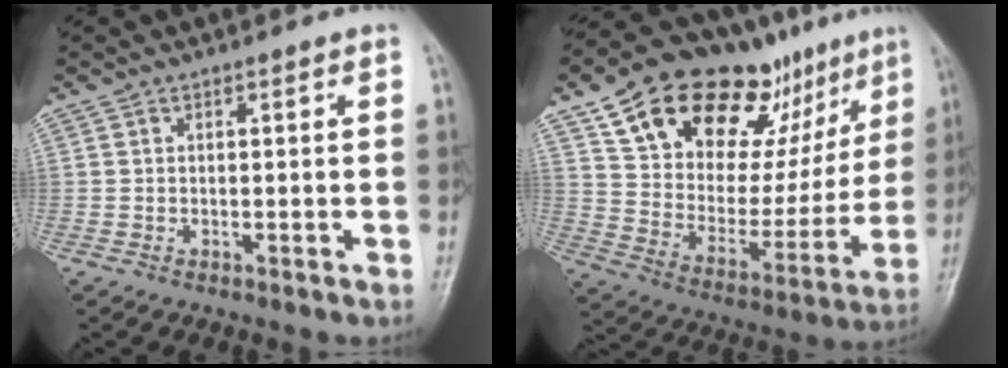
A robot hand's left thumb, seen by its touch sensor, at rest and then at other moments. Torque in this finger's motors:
{"motor_torque": [1.60, 1.67, 1.60, -1.17, 0.25]}